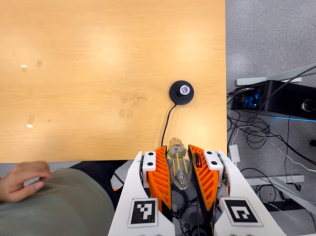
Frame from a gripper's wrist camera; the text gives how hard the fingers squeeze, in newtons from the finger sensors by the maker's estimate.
{"total": 22.4, "left": 24.9, "right": 20.0}